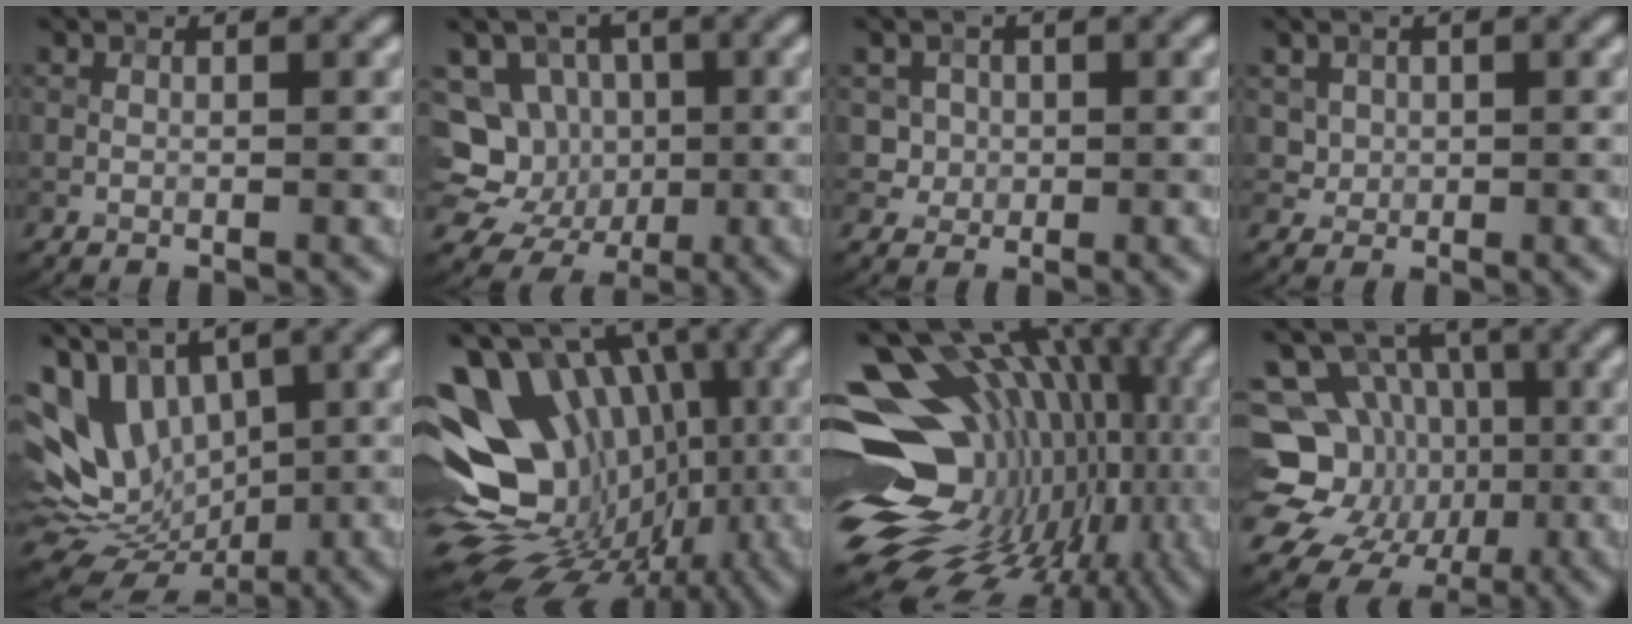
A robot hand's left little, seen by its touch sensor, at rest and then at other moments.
{"total": 10.1, "force": [-1.4, 9.4, 3.3], "torque": [-0.065, 0.027, -0.049]}
{"total": 3.9, "force": [1.3, 3.4, 1.3], "torque": [-0.026, 0.004, 0.024]}
{"total": 2.9, "force": [1.3, 2.3, 1.2], "torque": [-0.040, 0.000, 0.042]}
{"total": 11.4, "force": [2.6, 8.2, 7.6], "torque": [-0.137, 0.011, 0.057]}
{"total": 17.1, "force": [-1.0, 12.8, 11.3], "torque": [-0.175, 0.015, -0.011]}
{"total": 19.0, "force": [-0.6, 13.6, 13.2], "torque": [-0.200, 0.011, 0.006]}
{"total": 14.5, "force": [-2.0, 12.9, 6.3], "torque": [-0.140, 0.005, -0.045]}